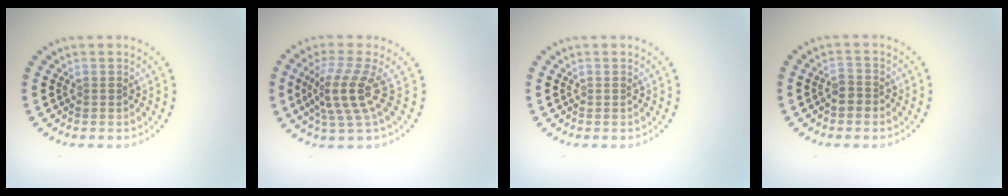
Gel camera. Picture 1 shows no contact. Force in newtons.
{"total": 3.8, "press": 2.7, "slide": 2.7}
{"total": 0.0}
{"total": 1.3, "press": 1.2, "slide": 0.7}